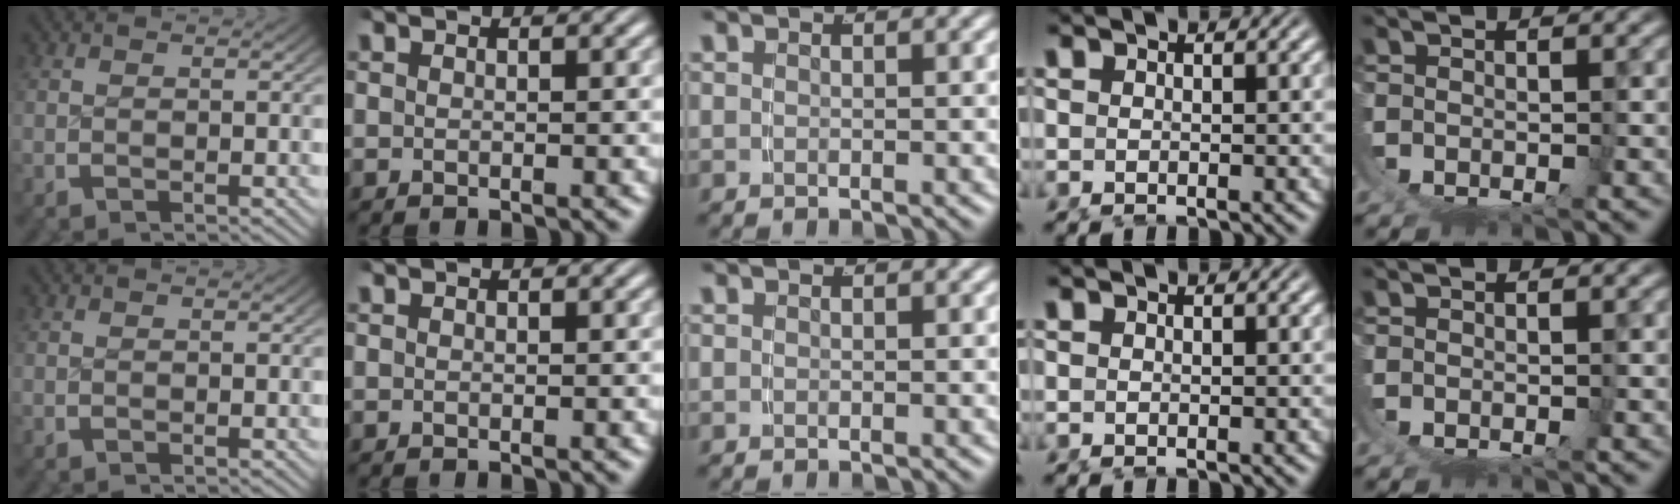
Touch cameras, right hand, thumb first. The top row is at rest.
{}